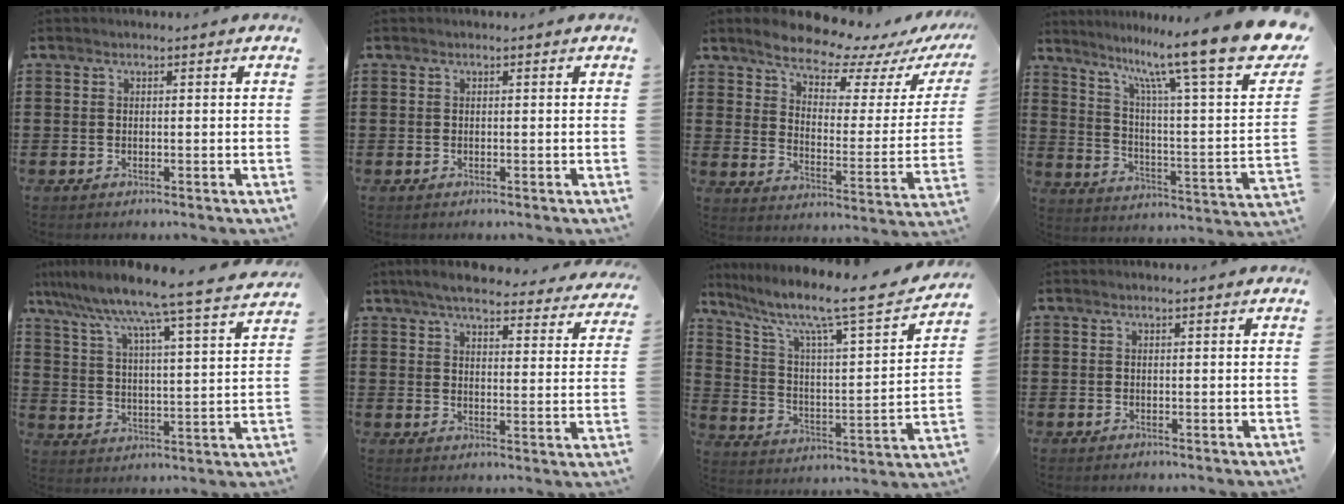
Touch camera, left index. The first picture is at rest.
{"total": 0.0}
{"total": 8.6, "force": [7.9, 1.7, 3.0], "torque": [-0.073, -0.057, 0.135]}
{"total": 15.9, "force": [11.8, 1.1, 10.6], "torque": [-0.207, -0.079, 0.188]}
{"total": 7.0, "force": [6.4, -1.1, 2.7], "torque": [-0.080, -0.058, 0.098]}
{"total": 5.6, "force": [5.1, 0.4, 2.4], "torque": [-0.065, -0.023, 0.088]}
{"total": 8.5, "force": [6.3, 0.9, 5.7], "torque": [-0.128, -0.050, 0.092]}
{"total": 0.0}